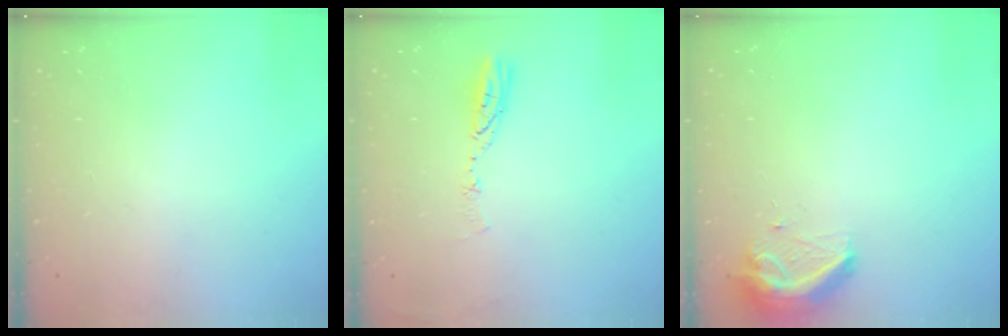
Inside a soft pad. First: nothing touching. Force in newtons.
{"total": 5.0, "press": 5.0, "slide": 0.6}
{"total": 9.2, "press": 9.2, "slide": 0.3}